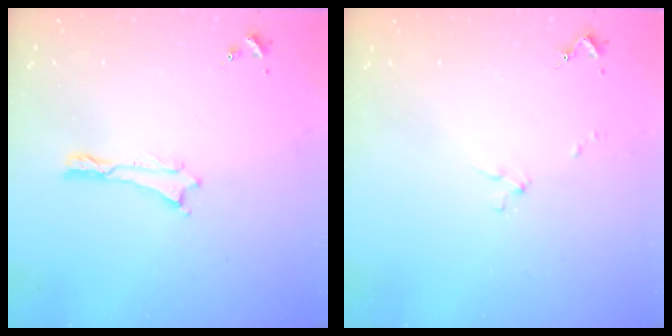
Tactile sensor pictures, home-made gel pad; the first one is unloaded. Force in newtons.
{"total": 1.3, "press": 1.2, "slide": 0.1}